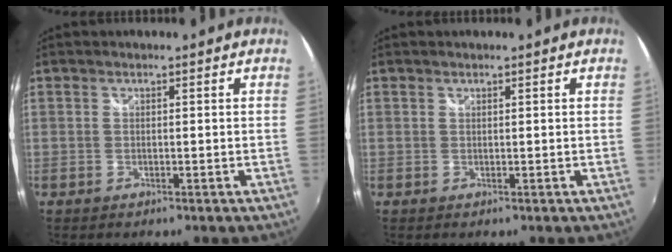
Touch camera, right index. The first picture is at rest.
{"total": 0.0}